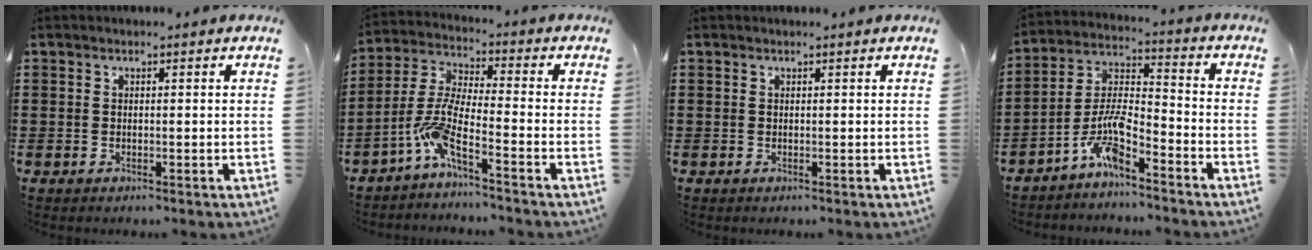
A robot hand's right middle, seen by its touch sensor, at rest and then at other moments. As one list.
[{"total": 6.7, "force": [-4.2, 0.7, 5.1], "torque": [-0.132, -0.023, -0.089]}, {"total": 0.0}, {"total": 7.8, "force": [-5.6, 1.6, 5.3], "torque": [-0.132, -0.011, -0.116]}]